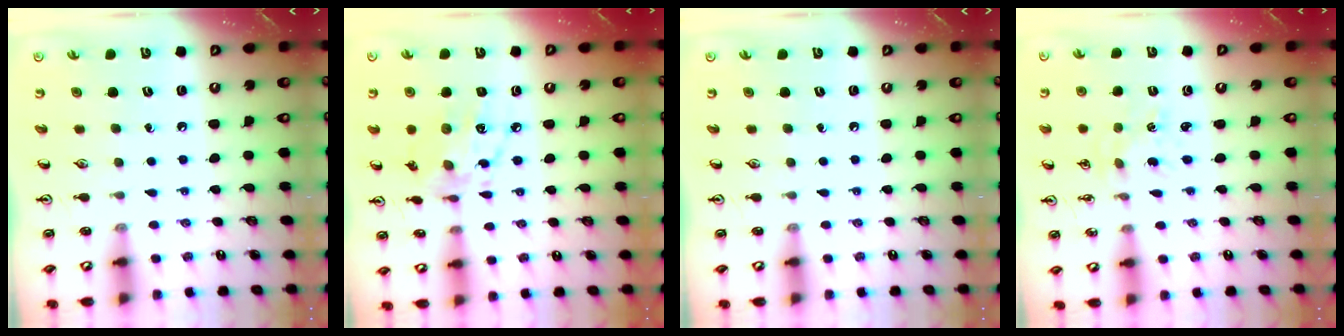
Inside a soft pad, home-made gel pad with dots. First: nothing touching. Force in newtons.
{"total": 11.3, "press": 11.3, "slide": 0.7}
{"total": 0.0}
{"total": 0.0}